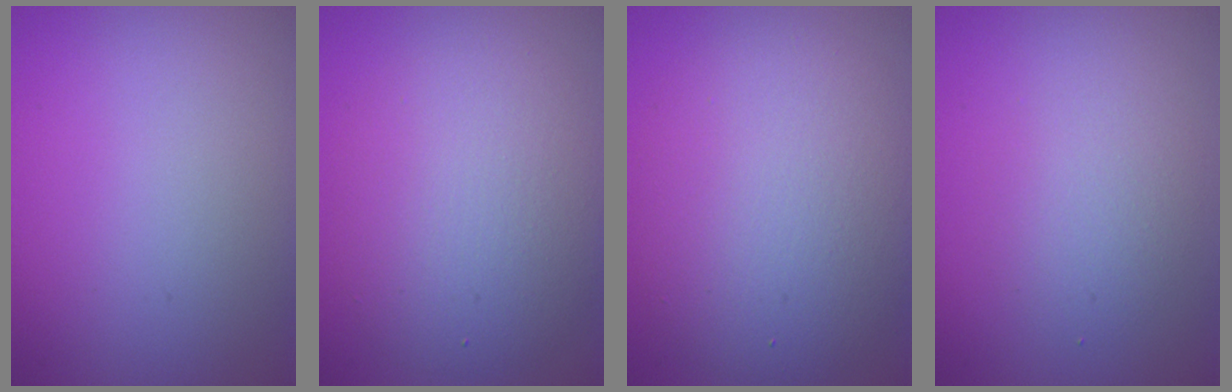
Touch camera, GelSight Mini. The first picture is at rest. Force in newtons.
{"total": 5.8, "press": 5.8, "slide": 0.2}
{"total": 7.6, "press": 7.5, "slide": 0.5}
{"total": 2.2, "press": 2.2, "slide": 0.2}